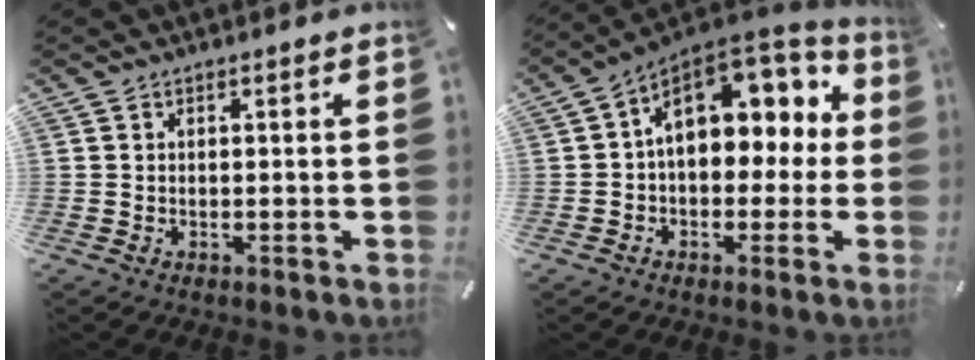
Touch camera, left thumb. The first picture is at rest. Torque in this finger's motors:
{"motor_torque": [2.07, 2.94, 1.57, -0.29, 0.21]}